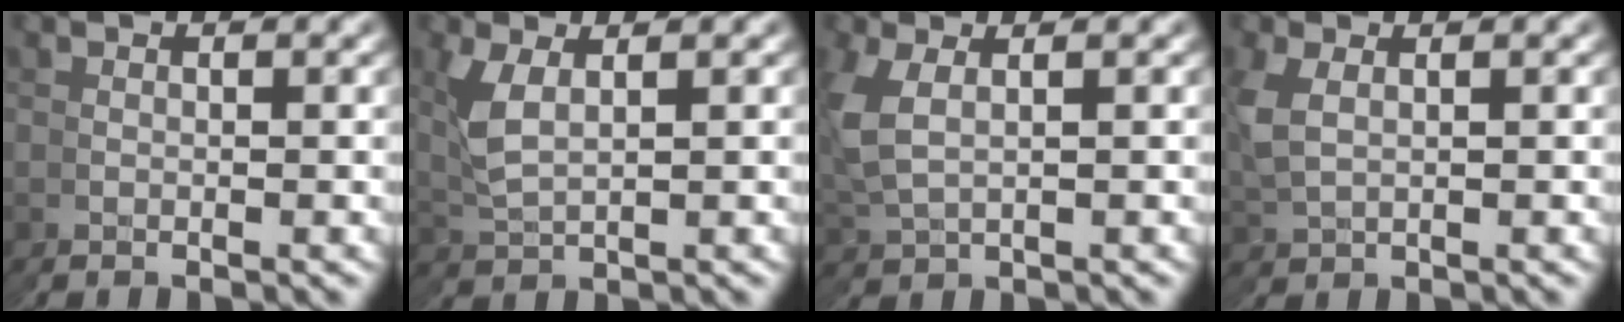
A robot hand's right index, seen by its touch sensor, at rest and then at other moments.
{"total": 2.3, "force": [1.2, 1.7, 1.1], "torque": [-0.061, -0.014, 0.036]}
{"total": 3.2, "force": [1.1, 2.7, 1.4], "torque": [-0.073, -0.017, 0.034]}
{"total": 1.8, "force": [0.9, 1.5, 0.4], "torque": [-0.038, -0.017, 0.032]}